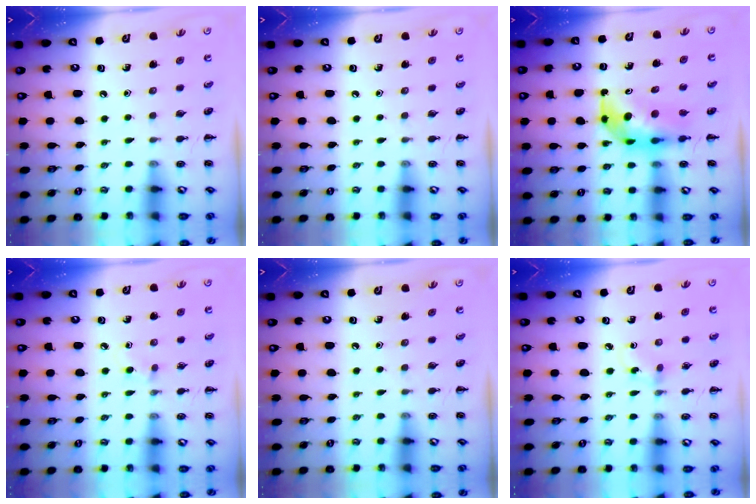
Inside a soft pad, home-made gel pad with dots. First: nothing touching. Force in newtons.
{"total": 0.0}
{"total": 6.7, "press": 6.5, "slide": 1.6}
{"total": 1.5, "press": 1.3, "slide": 0.8}
{"total": 0.0}
{"total": 3.3, "press": 3.1, "slide": 1.3}